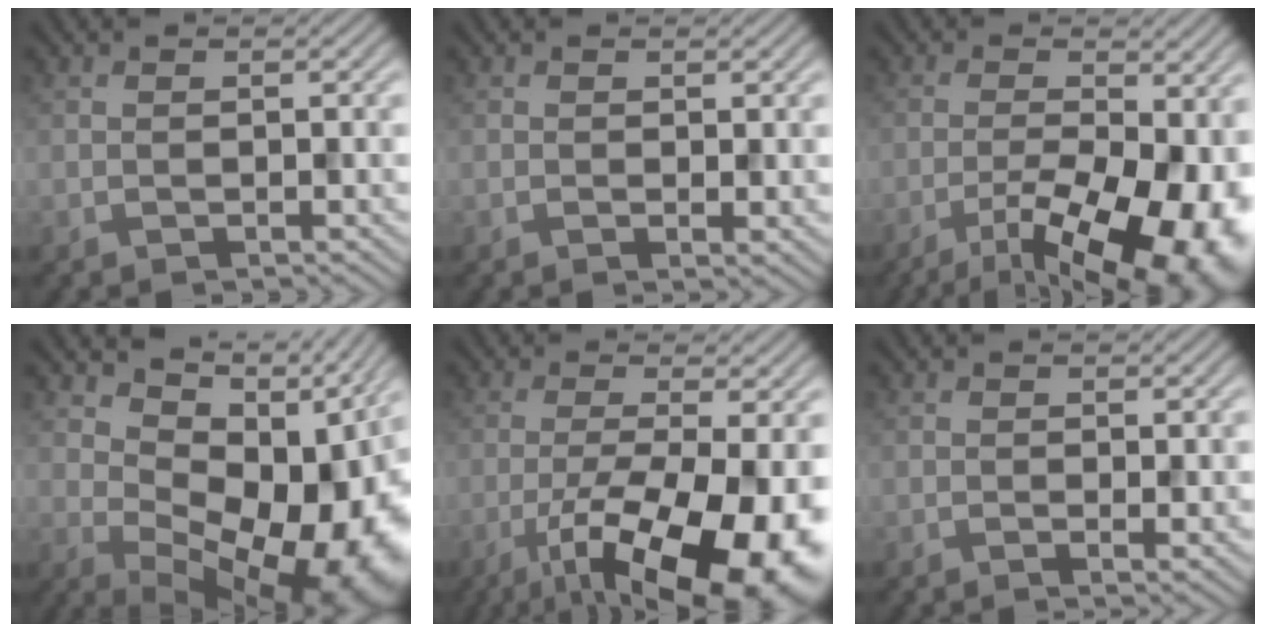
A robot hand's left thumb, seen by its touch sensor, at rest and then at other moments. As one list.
[{"total": 0.6, "force": [0.4, 0.2, 0.5], "torque": [-0.006, -0.005, 0.007]}, {"total": 13.6, "force": [-6.4, 4.6, 11.0], "torque": [-0.170, -0.015, -0.097]}, {"total": 14.9, "force": [2.4, 9.1, 11.6], "torque": [-0.149, -0.014, 0.068]}, {"total": 15.4, "force": [-6.4, 4.7, 13.2], "torque": [-0.215, -0.016, -0.094]}, {"total": 0.9, "force": [0.4, 0.3, 0.7], "torque": [-0.011, -0.007, 0.009]}]